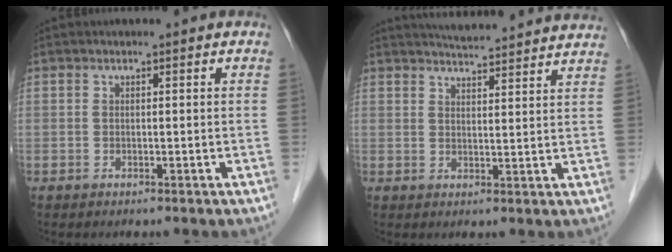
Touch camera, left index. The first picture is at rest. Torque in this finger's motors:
{"motor_torque": [0.43, -0.99, 0.01, 0.01]}